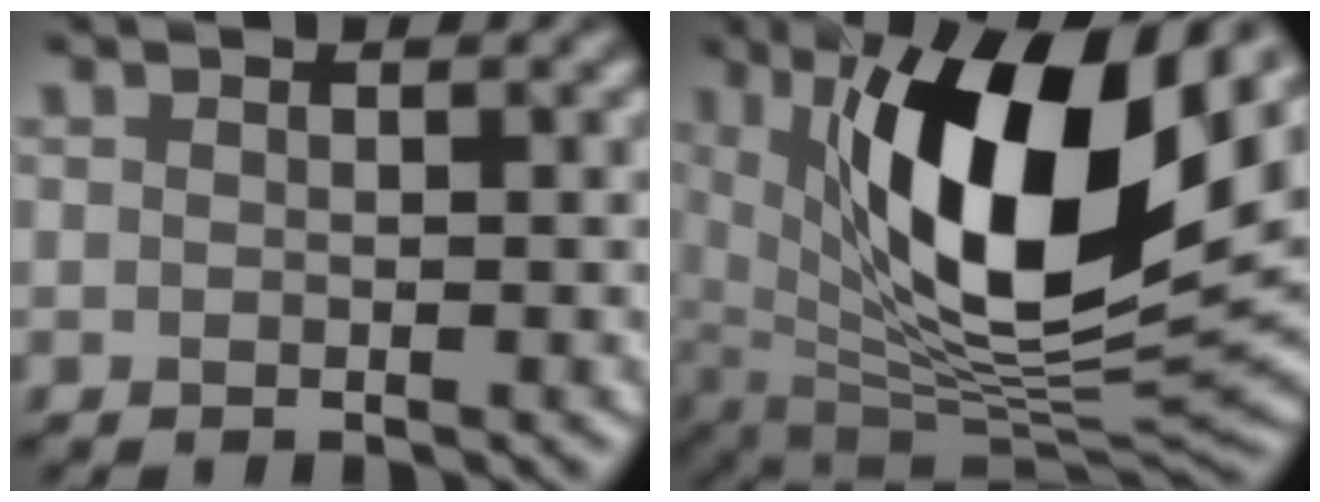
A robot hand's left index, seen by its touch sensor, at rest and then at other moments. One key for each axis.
{"total": 14.8, "fx": 4.7, "fy": 6.0, "fz": 12.7, "tx": -0.205, "ty": -0.013, "tz": 0.079}